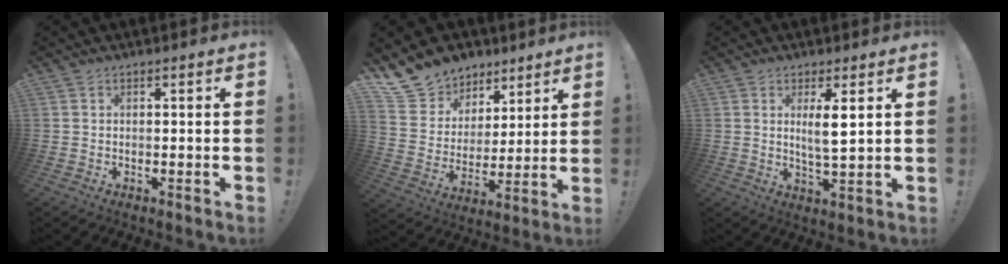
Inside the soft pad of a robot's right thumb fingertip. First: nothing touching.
{"total": 13.0, "force": [9.1, 8.9, 2.4], "torque": [-0.053, -0.065, 0.184]}
{"total": 6.1, "force": [2.1, 1.0, 5.7], "torque": [-0.099, -0.009, 0.032]}